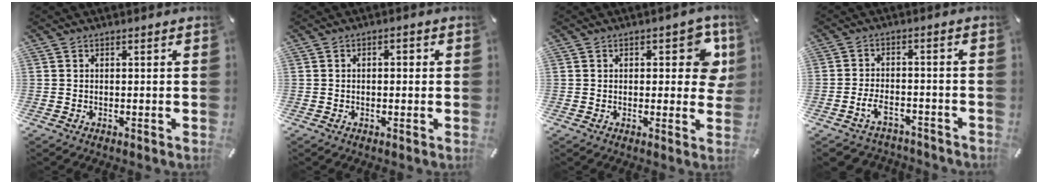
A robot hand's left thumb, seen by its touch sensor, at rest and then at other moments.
{"total": 1.7, "force": [-0.3, 1.0, 1.4], "torque": [-0.026, 0.005, -0.007]}
{"total": 8.7, "force": [2.8, 4.7, 6.7], "torque": [-0.067, -0.009, 0.042]}
{"total": 5.9, "force": [-3.3, 3.5, 3.4], "torque": [-0.074, 0.013, -0.063]}